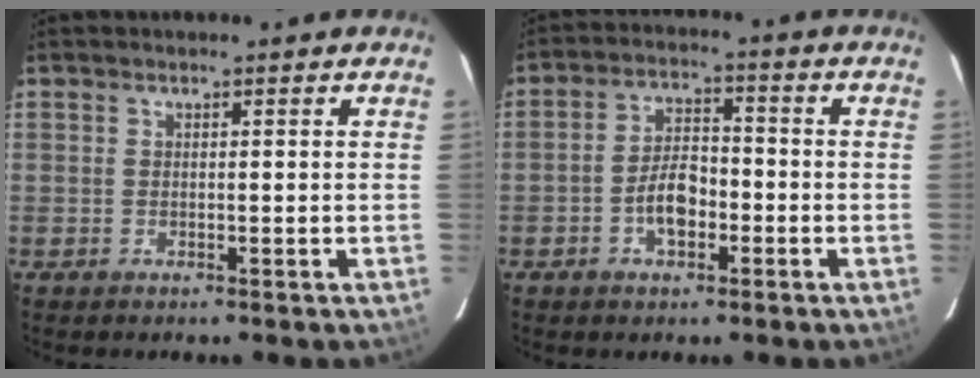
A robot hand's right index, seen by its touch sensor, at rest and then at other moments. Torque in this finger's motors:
{"motor_torque": [1.04, -0.16, 0.21, 0.05]}